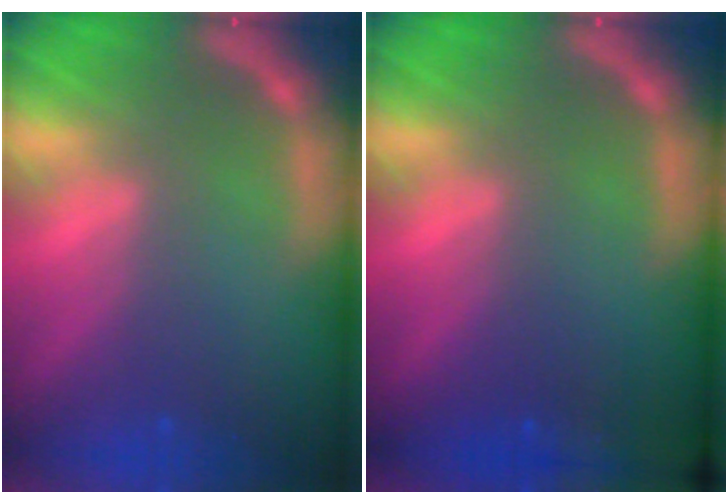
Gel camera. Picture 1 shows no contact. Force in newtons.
{"total": 10.0}